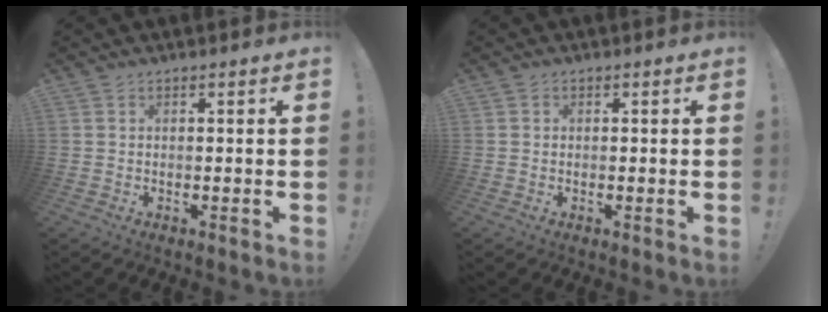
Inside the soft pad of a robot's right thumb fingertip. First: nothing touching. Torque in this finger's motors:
{"motor_torque": [-0.08, -0.23, -0.53, 0.08, 0.07]}